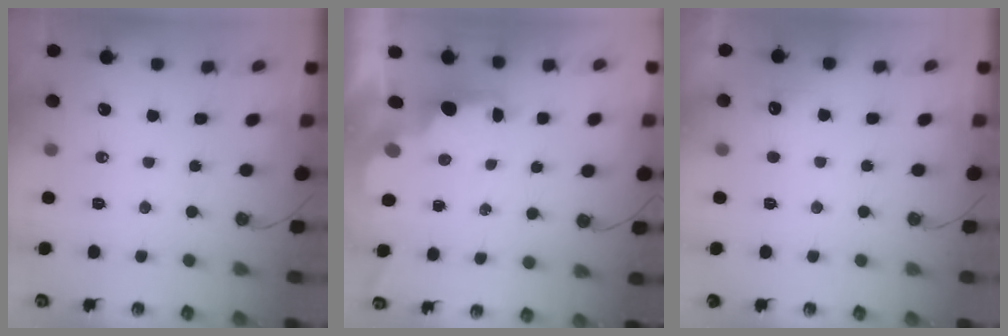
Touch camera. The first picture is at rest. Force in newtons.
{"total": 2.1, "press": 1.9, "slide": 0.8}
{"total": 4.3, "press": 4.1, "slide": 1.2}